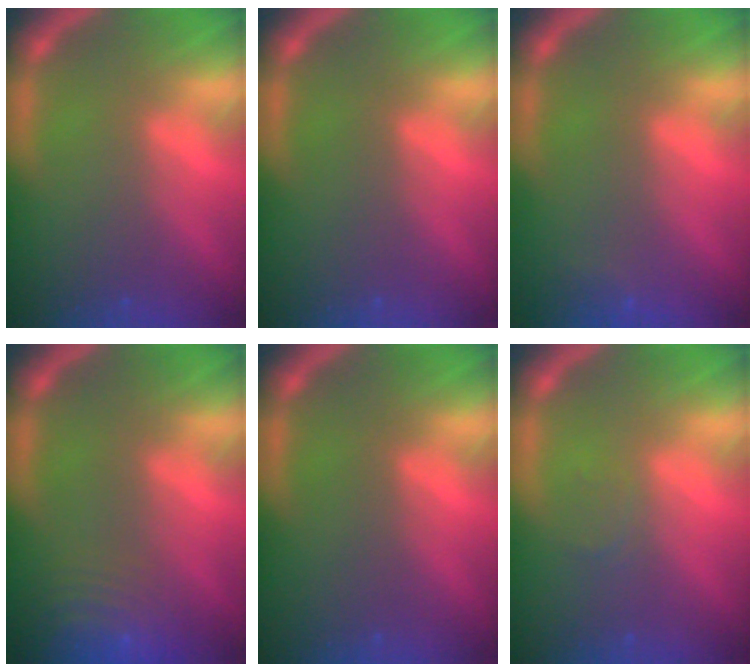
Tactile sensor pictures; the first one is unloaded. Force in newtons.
{"total": 0.0}
{"total": 0.9}
{"total": 10.0}
{"total": 0.0}
{"total": 1.0}